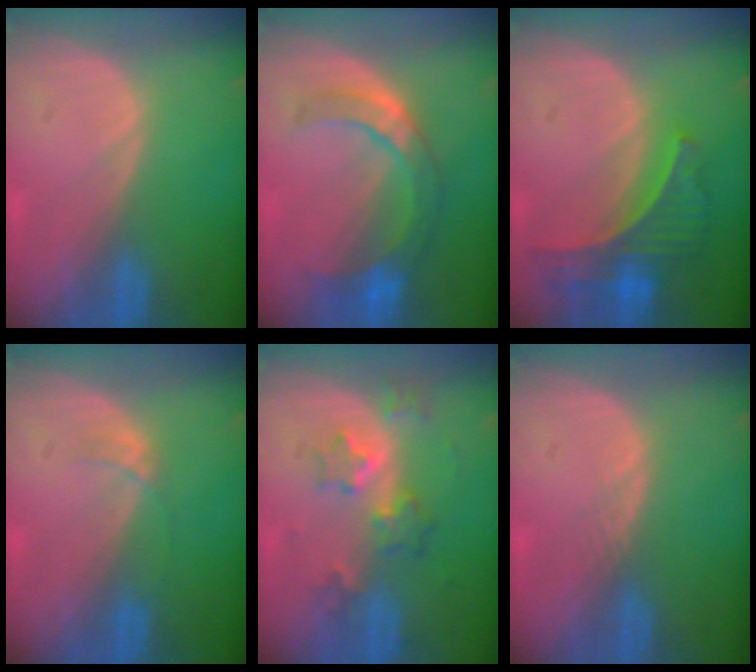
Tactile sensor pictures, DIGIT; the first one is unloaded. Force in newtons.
{"total": 7.7, "press": 7.3, "slide": 2.4}
{"total": 7.8, "press": 6.8, "slide": 3.8}
{"total": 1.3, "press": 1.3, "slide": 0.1}
{"total": 6.2, "press": 5.4, "slide": 3.0}
{"total": 1.0, "press": 0.8, "slide": 0.5}